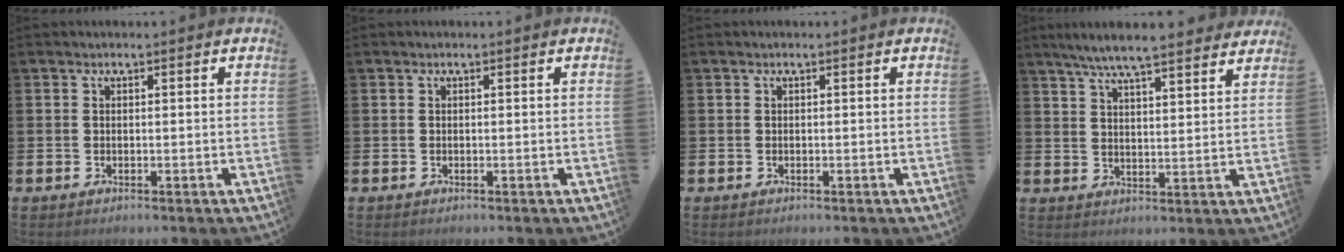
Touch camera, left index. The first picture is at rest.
{"total": 0.0}
{"total": 0.0}
{"total": 7.2, "force": [6.7, 0.5, 2.6], "torque": [-0.068, -0.028, 0.120]}